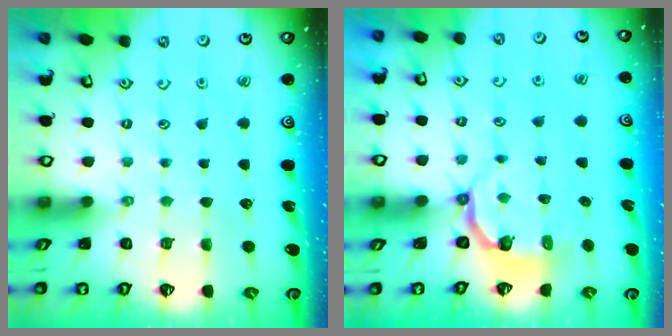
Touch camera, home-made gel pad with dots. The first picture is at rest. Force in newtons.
{"total": 4.1, "press": 2.4, "slide": 3.3}